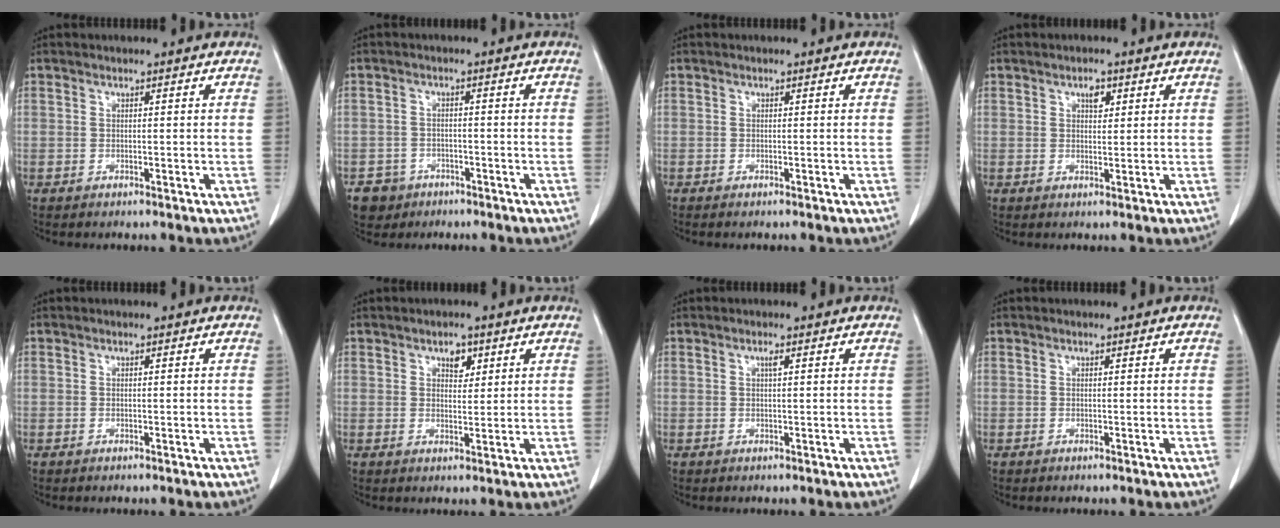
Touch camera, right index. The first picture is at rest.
{"total": 4.2, "force": [-2.3, 3.4, -0.1], "torque": [0.002, 0.010, -0.035]}
{"total": 0.5, "force": [-0.4, 0.0, 0.3], "torque": [-0.006, -0.002, -0.008]}
{"total": 2.1, "force": [1.0, 1.1, 1.5], "torque": [-0.023, 0.000, 0.016]}
{"total": 0.0}
{"total": 2.8, "force": [1.5, 1.6, 1.7], "torque": [-0.022, 0.000, 0.024]}
{"total": 0.8, "force": [0.3, 0.0, 0.7], "torque": [-0.016, 0.001, 0.006]}
{"total": 0.0}